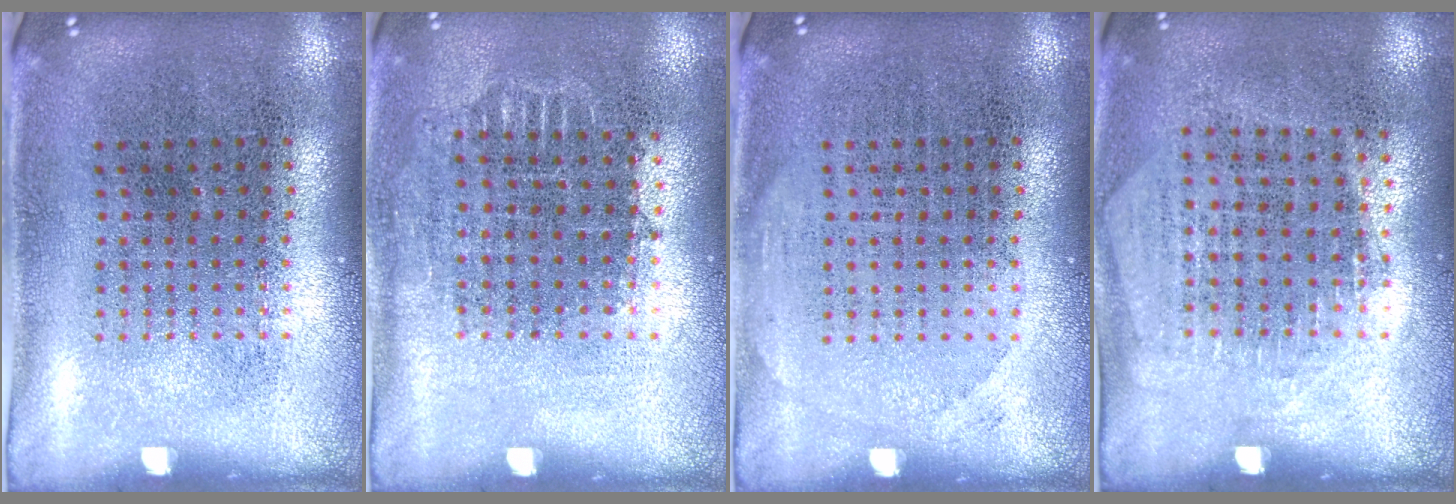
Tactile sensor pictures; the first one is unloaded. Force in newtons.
{"total": 0.9, "press": 0.8, "slide": 0.4}
{"total": 0.8, "press": 0.8, "slide": 0.2}
{"total": 1.3, "press": 1.2, "slide": 0.6}